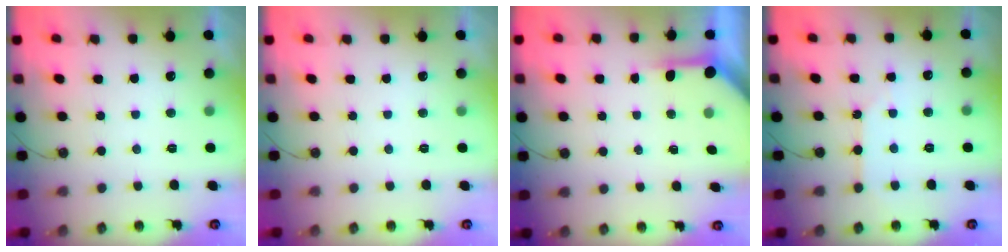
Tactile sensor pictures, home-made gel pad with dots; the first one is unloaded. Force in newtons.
{"total": 0.0}
{"total": 4.0, "press": 4.0, "slide": 0.5}
{"total": 2.1, "press": 2.1, "slide": 0.3}